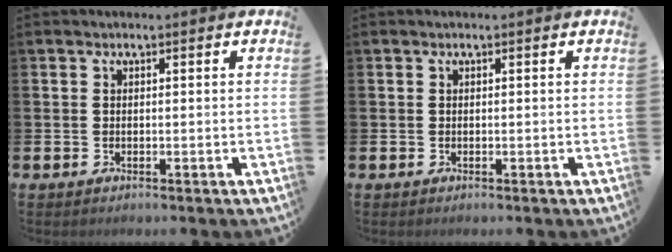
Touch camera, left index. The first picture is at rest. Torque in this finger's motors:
{"motor_torque": [0.00, 0.00, 0.00, 0.01]}